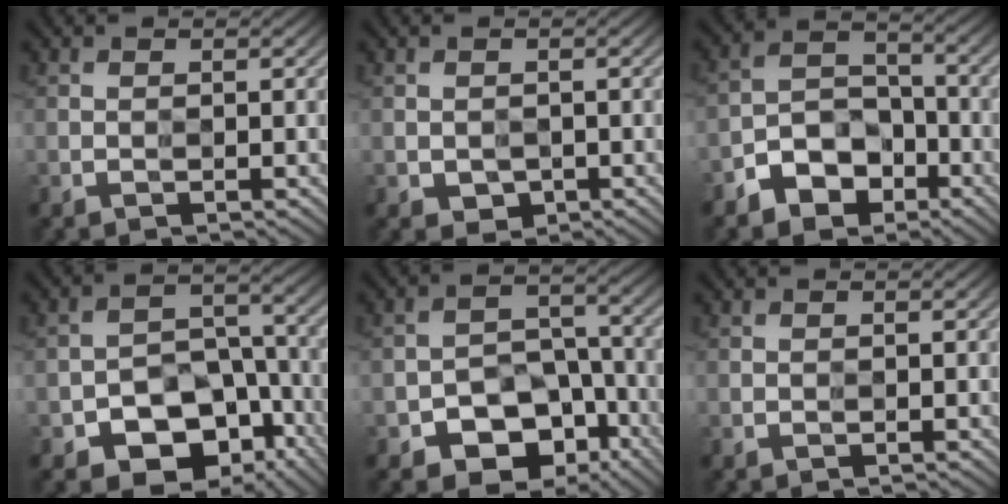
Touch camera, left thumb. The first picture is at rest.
{"total": 0.8, "force": [0.1, 0.8, -0.2], "torque": [-0.004, -0.003, 0.006]}
{"total": 5.8, "force": [-4.1, 3.8, 1.5], "torque": [-0.020, 0.000, -0.087]}
{"total": 9.7, "force": [-6.0, 6.3, 4.1], "torque": [-0.050, -0.007, -0.101]}
{"total": 8.3, "force": [-5.4, 5.5, 3.0], "torque": [-0.031, -0.004, -0.092]}
{"total": 0.0}